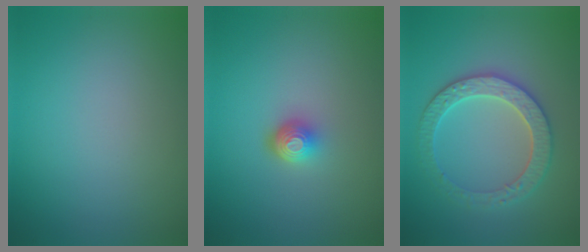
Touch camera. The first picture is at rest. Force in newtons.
{"total": 2.2, "press": 1.5, "slide": 1.6}
{"total": 3.6, "press": 3.5, "slide": 0.4}